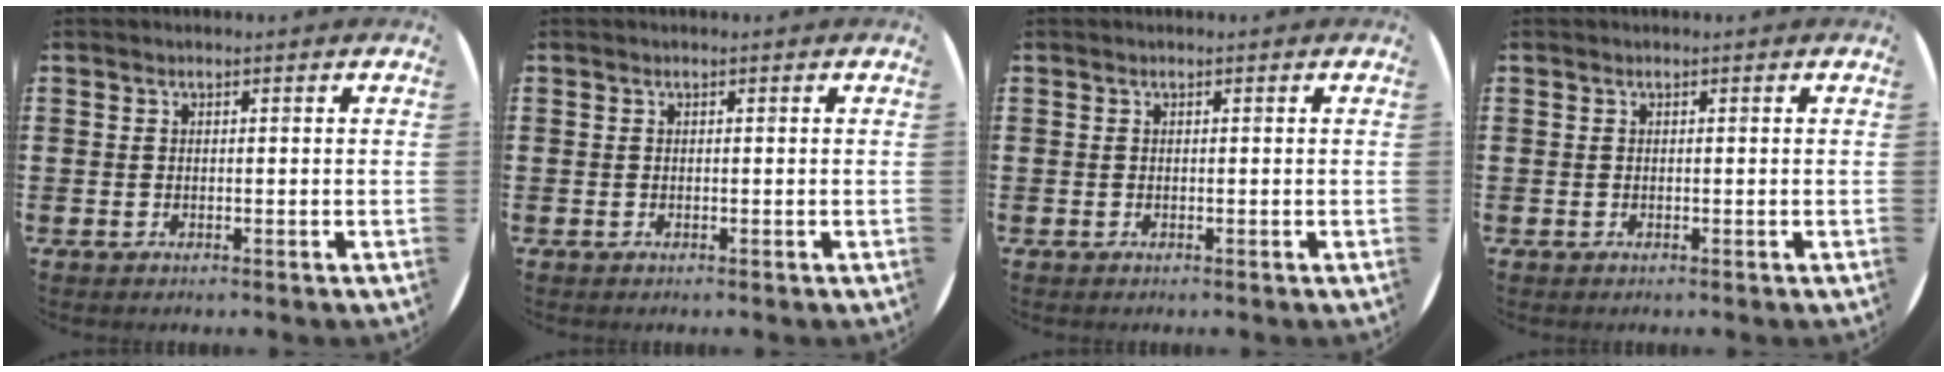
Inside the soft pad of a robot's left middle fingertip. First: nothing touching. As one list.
[{"total": 0.0}, {"total": 0.0}, {"total": 0.0}]